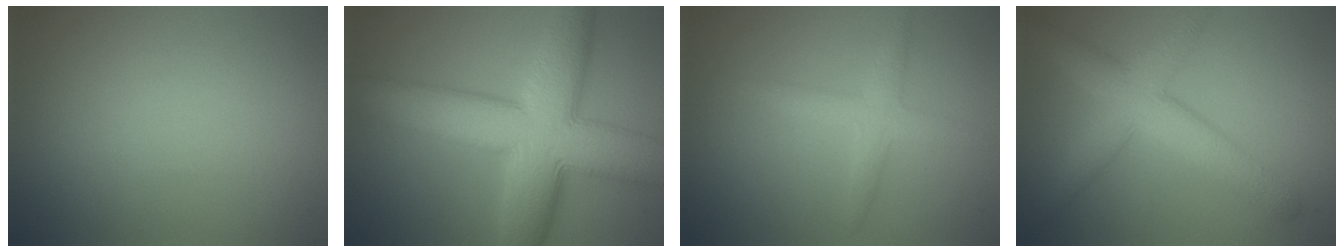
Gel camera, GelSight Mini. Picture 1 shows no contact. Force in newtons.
{"total": 12.0, "press": 12.0, "slide": 0.3}
{"total": 2.5, "press": 2.5, "slide": 0.1}
{"total": 5.7, "press": 5.7, "slide": 0.1}